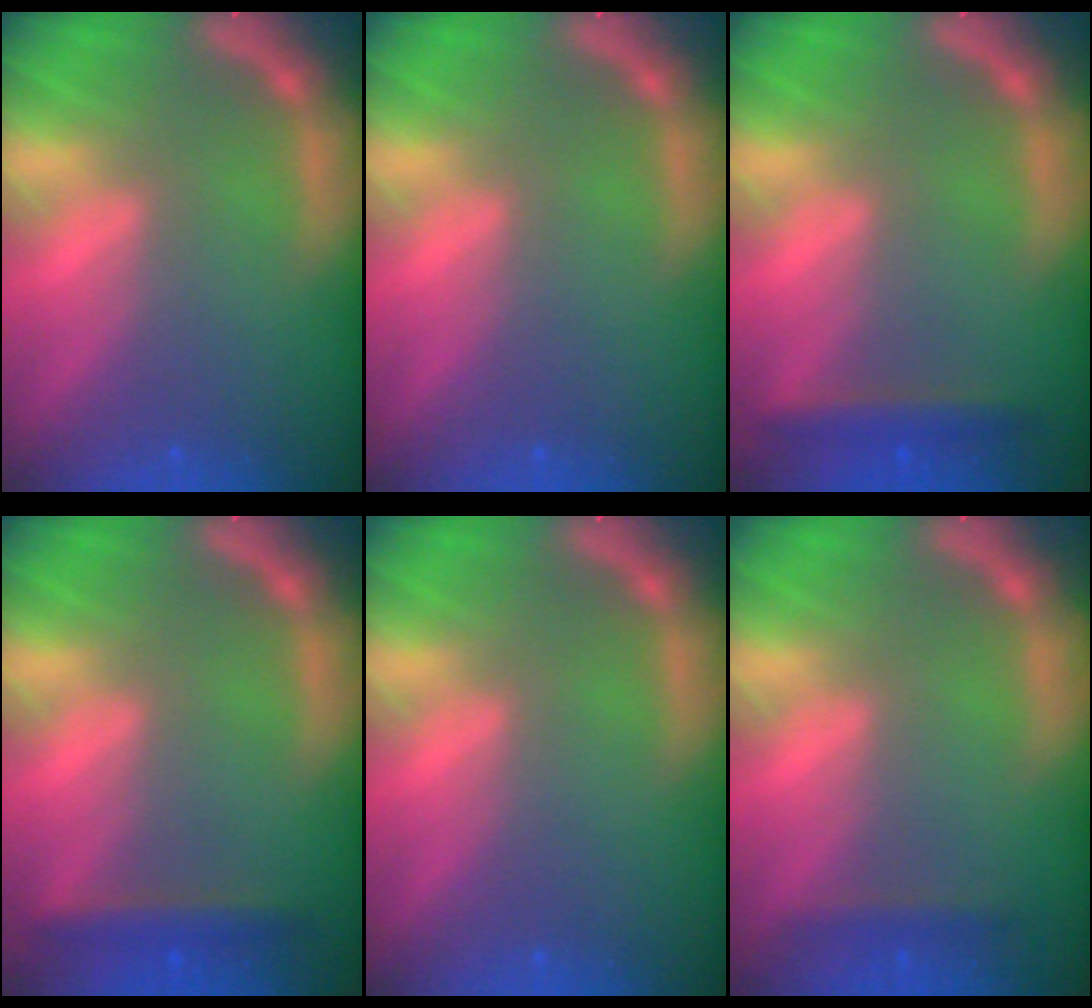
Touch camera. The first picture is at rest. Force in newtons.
{"total": 0.0}
{"total": 2.4}
{"total": 2.4}
{"total": 0.0}
{"total": 1.4}